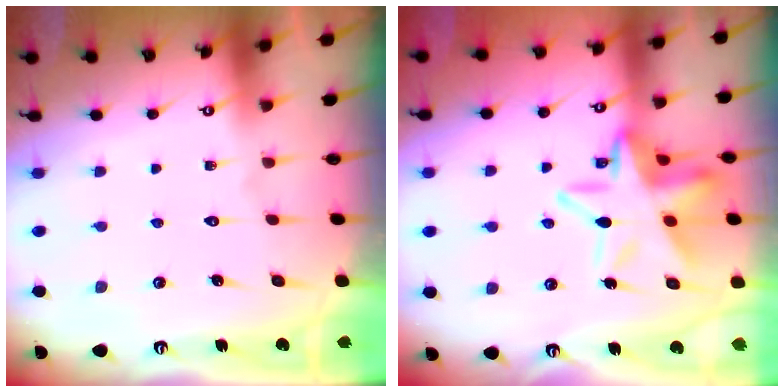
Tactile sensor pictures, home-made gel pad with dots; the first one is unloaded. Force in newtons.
{"total": 15.1, "press": 15.0, "slide": 1.5}